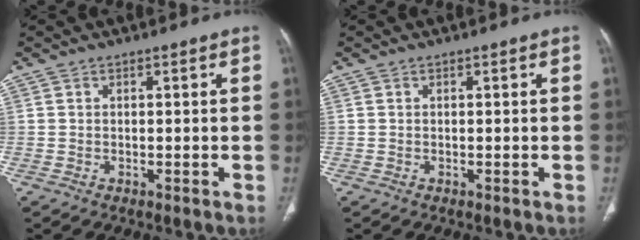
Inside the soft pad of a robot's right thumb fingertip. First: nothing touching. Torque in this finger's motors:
{"motor_torque": [-0.01, 0.19, -0.04, 0.03, 0.02]}